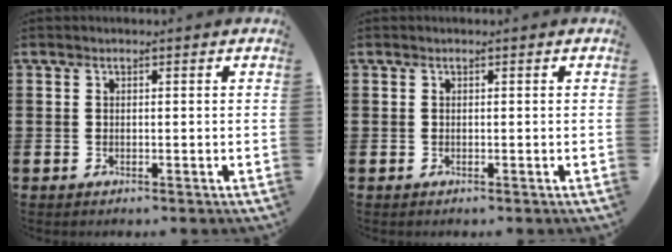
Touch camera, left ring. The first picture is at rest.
{"total": 0.0}